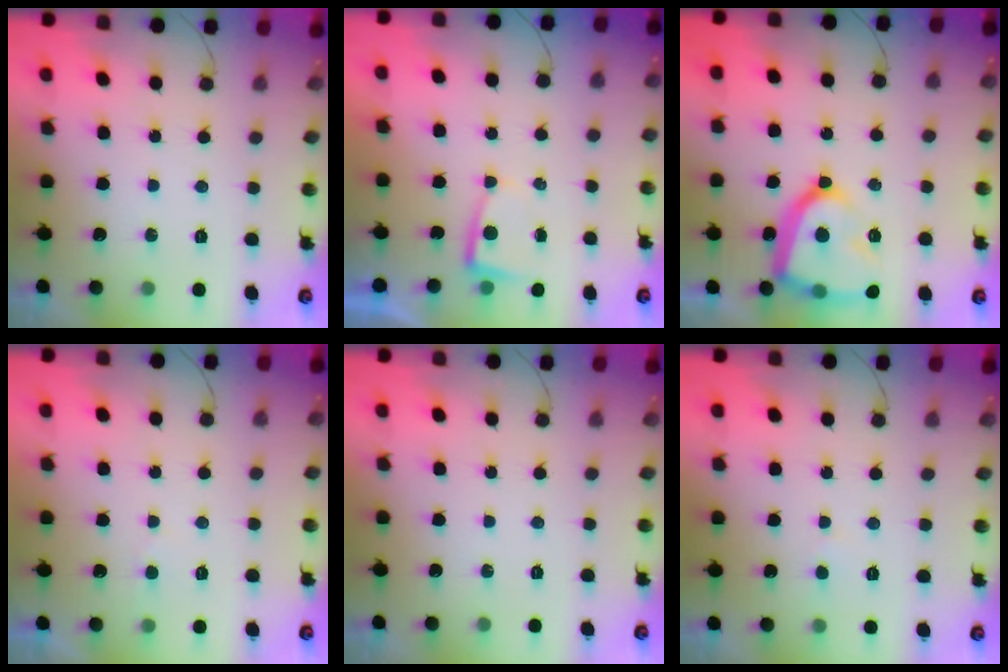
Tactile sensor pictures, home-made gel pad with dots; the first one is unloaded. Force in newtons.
{"total": 2.0, "press": 2.0, "slide": 0.3}
{"total": 19.4, "press": 19.3, "slide": 2.0}
{"total": 3.0, "press": 3.0, "slide": 0.2}
{"total": 0.0}
{"total": 2.2, "press": 2.2, "slide": 0.3}